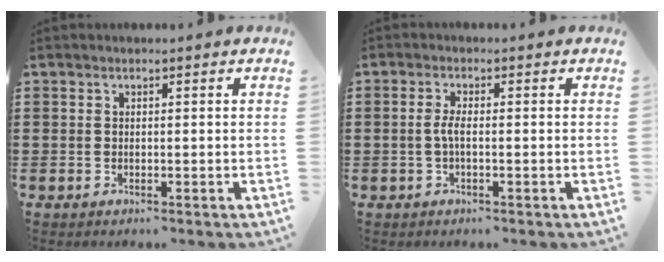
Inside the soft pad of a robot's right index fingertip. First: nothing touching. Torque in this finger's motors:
{"motor_torque": [0.33, 0.27, 0.26, 0.09]}